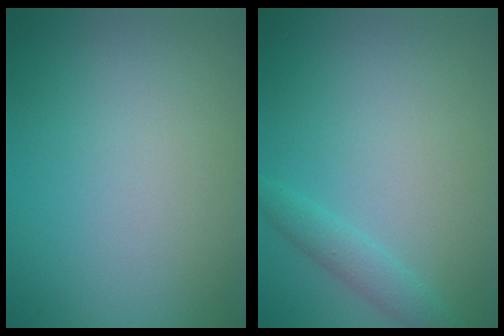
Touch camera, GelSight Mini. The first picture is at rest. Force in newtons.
{"total": 1.8, "press": 1.8, "slide": 0.2}